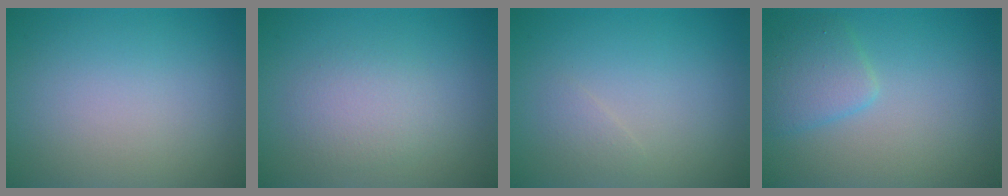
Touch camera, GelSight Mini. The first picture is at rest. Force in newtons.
{"total": 2.3, "press": 2.3, "slide": 0.1}
{"total": 0.8, "press": 0.8, "slide": 0.0}
{"total": 2.7, "press": 2.7, "slide": 0.1}